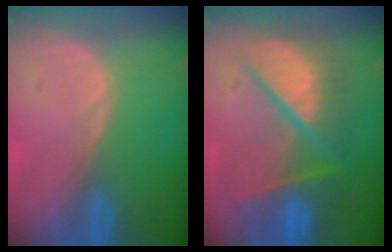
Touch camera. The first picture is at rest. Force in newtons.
{"total": 10.4, "press": 10.3, "slide": 1.3}